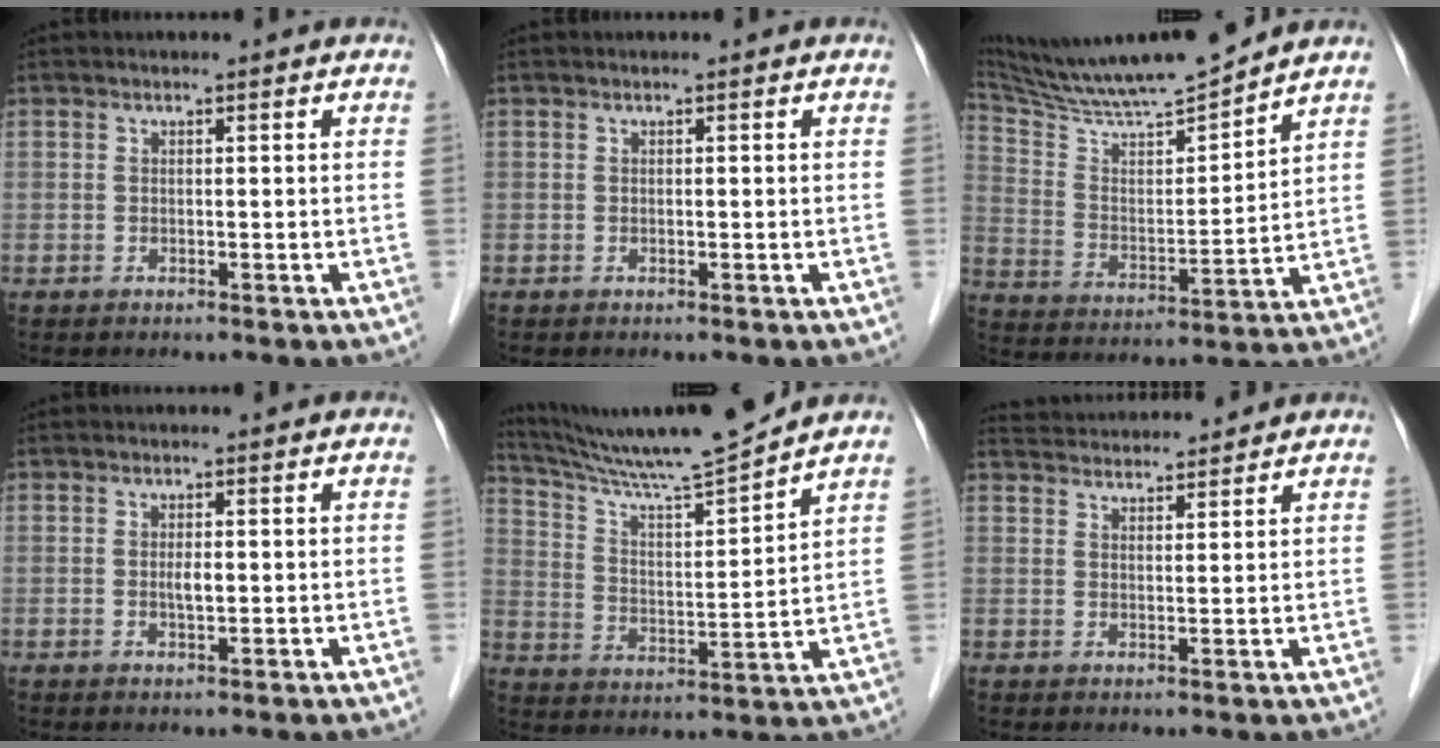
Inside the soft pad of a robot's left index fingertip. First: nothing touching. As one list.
[{"total": 0.0}, {"total": 14.4, "force": [13.5, -0.8, 4.9], "torque": [-0.098, 0.002, 0.244]}, {"total": 1.5, "force": [0.0, 0.4, 1.4], "torque": [-0.027, 0.000, -0.001]}, {"total": 14.4, "force": [13.1, -1.8, 5.5], "torque": [-0.106, -0.006, 0.224]}, {"total": 8.0, "force": [7.9, 0.7, 1.4], "torque": [-0.028, 0.033, 0.121]}]